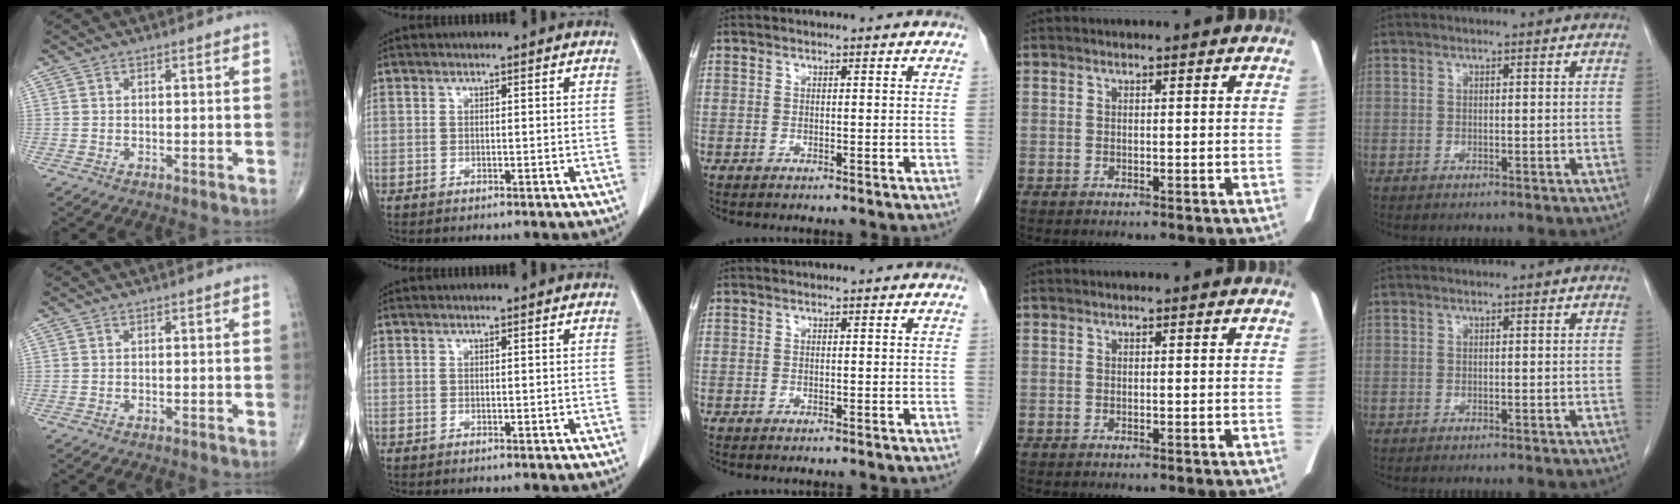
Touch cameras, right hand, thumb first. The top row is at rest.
{}